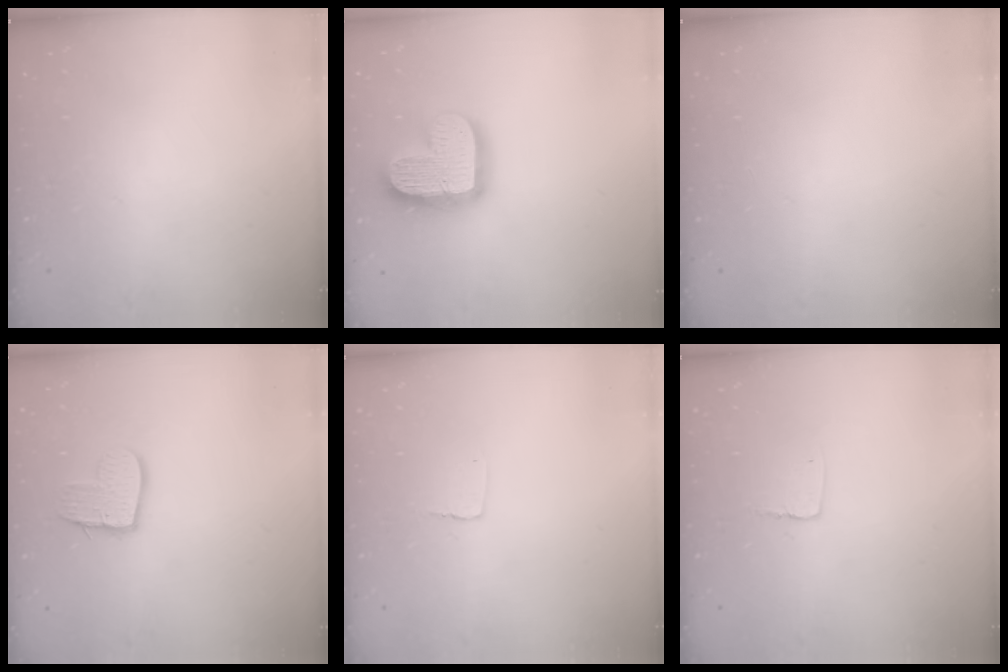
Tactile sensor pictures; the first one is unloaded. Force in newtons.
{"total": 17.8, "press": 17.8, "slide": 1.3}
{"total": 0.0}
{"total": 10.7, "press": 10.6, "slide": 0.8}
{"total": 2.7, "press": 2.7, "slide": 0.2}
{"total": 3.8, "press": 3.8, "slide": 0.4}